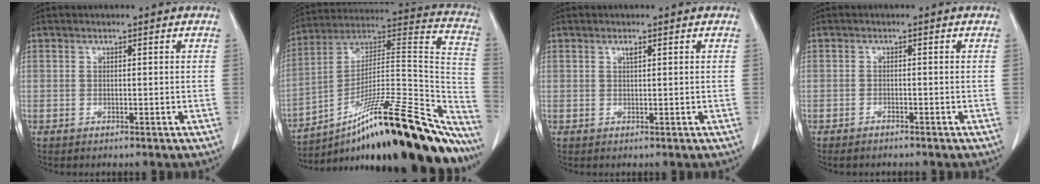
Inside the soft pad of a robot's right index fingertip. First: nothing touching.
{"total": 32.4, "force": [-23.7, 5.1, 21.6], "torque": [-0.239, 0.022, -0.363]}
{"total": 0.7, "force": [0.4, 0.1, 0.6], "torque": [-0.012, -0.001, 0.008]}
{"total": 1.8, "force": [-1.6, 0.5, 0.7], "torque": [-0.011, -0.002, -0.019]}